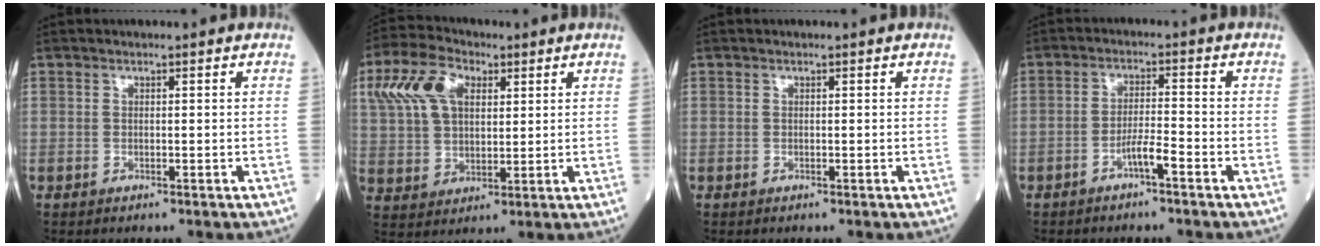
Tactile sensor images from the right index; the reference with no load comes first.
{"total": 11.4, "force": [4.6, 6.7, 8.0], "torque": [-0.182, 0.032, 0.091]}
{"total": 0.0}
{"total": 3.4, "force": [-2.2, 0.0, 2.6], "torque": [-0.045, 0.003, -0.040]}